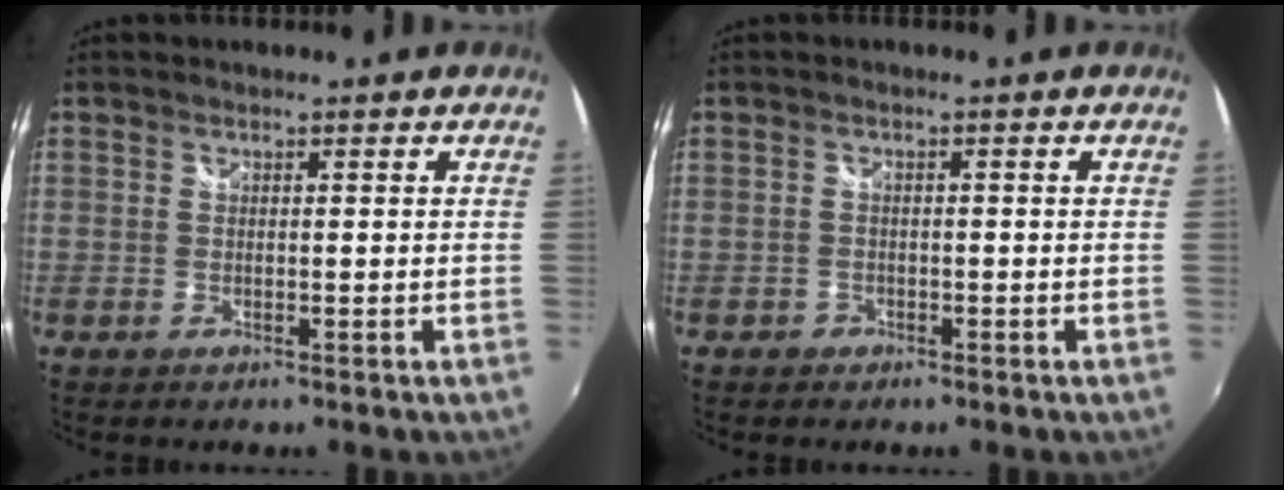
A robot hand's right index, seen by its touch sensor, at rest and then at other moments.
{"total": 1.5, "force": [-1.0, 1.1, 0.2], "torque": [-0.007, 0.002, -0.015]}